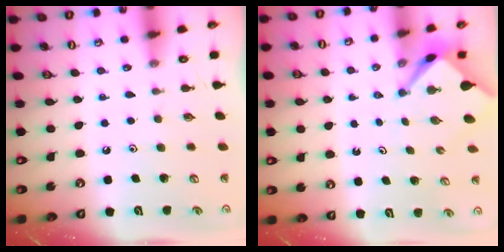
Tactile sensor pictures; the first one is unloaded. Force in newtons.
{"total": 2.8, "press": 2.7, "slide": 0.4}